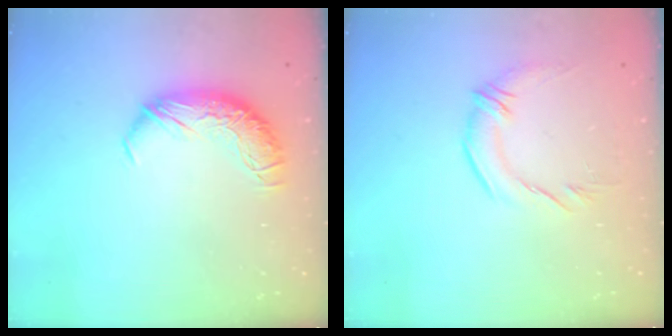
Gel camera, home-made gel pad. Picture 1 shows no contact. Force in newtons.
{"total": 2.0, "press": 0.3, "slide": 2.0}